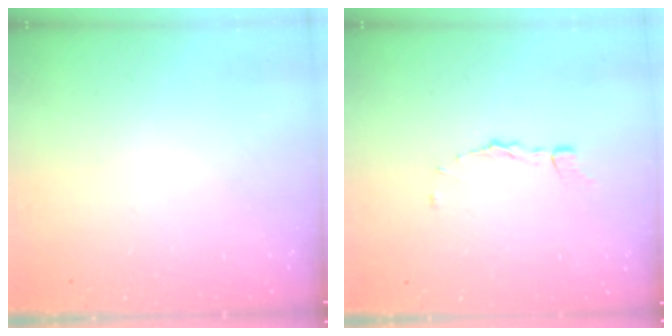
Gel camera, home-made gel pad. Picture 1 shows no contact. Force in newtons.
{"total": 4.6, "press": 4.6, "slide": 0.8}